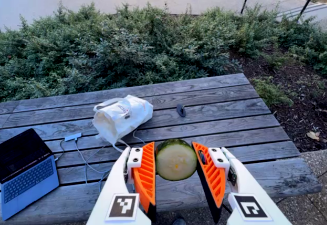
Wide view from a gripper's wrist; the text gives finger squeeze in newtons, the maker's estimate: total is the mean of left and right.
{"total": 9.8, "left": 9.6, "right": 10.1}